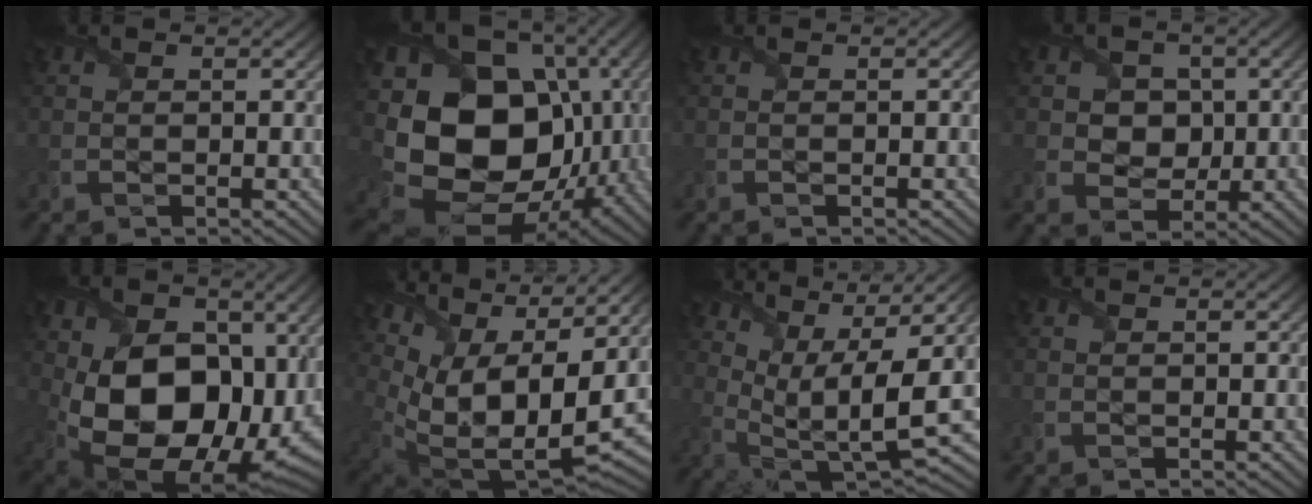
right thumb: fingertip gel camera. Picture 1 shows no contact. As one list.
[{"total": 19.4, "force": [-0.8, 15.2, 12.1], "torque": [-0.268, -0.038, 0.012]}, {"total": 0.0}, {"total": 5.4, "force": [1.0, 4.7, 2.4], "torque": [-0.066, -0.005, 0.011]}, {"total": 17.1, "force": [0.9, 12.1, 12.0], "torque": [-0.212, -0.047, 0.029]}, {"total": 15.4, "force": [5.2, 7.1, 12.6], "torque": [-0.256, -0.004, 0.125]}, {"total": 14.6, "force": [4.1, 5.1, 13.0], "torque": [-0.253, 0.001, 0.083]}, {"total": 0.0}]